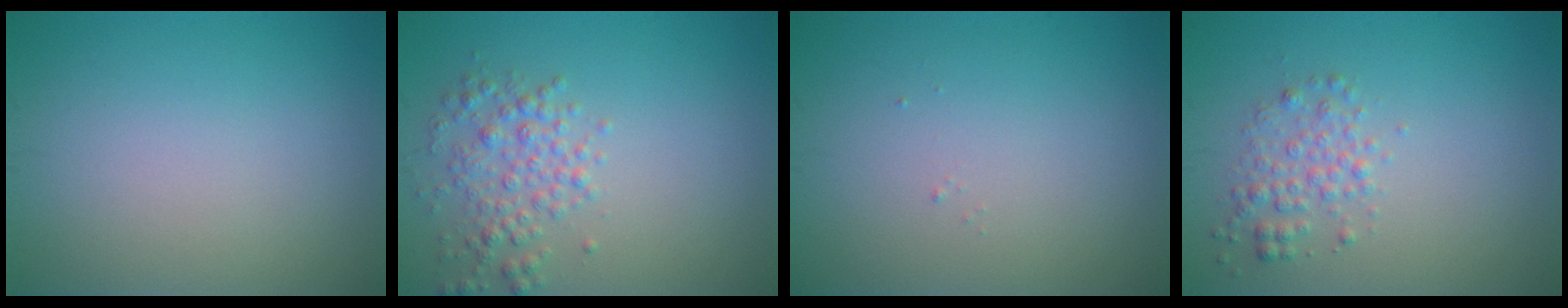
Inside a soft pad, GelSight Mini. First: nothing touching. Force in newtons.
{"total": 2.8, "press": 2.8, "slide": 0.1}
{"total": 0.0}
{"total": 2.2, "press": 2.2, "slide": 0.1}